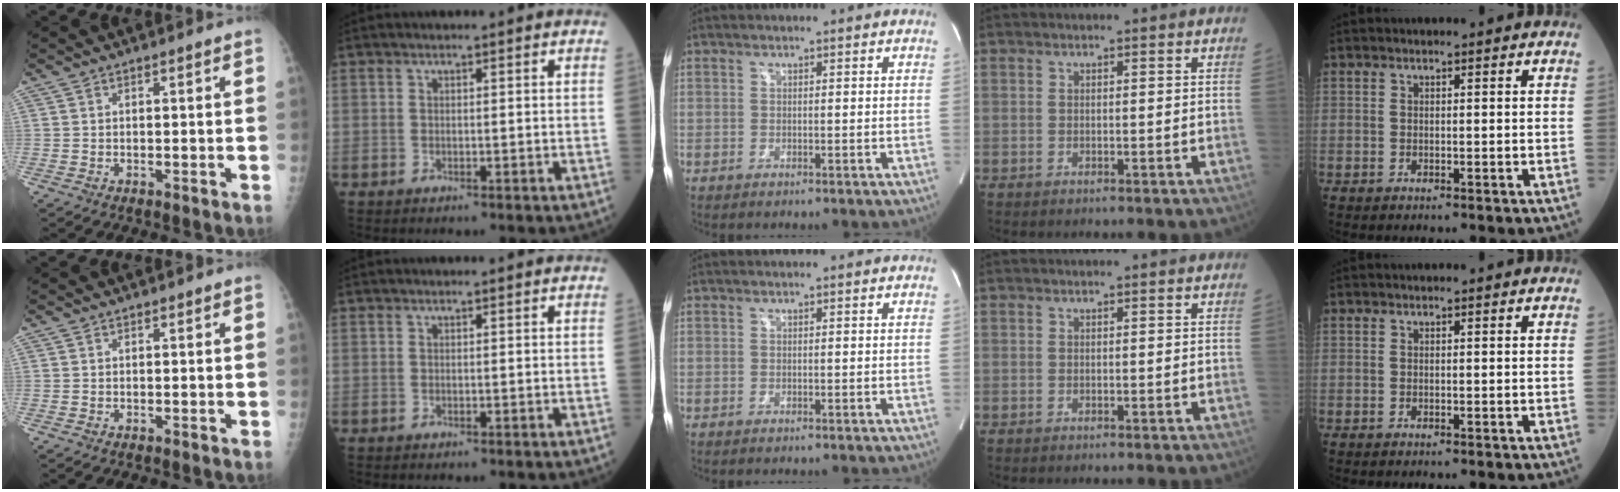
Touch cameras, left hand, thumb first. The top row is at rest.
{}